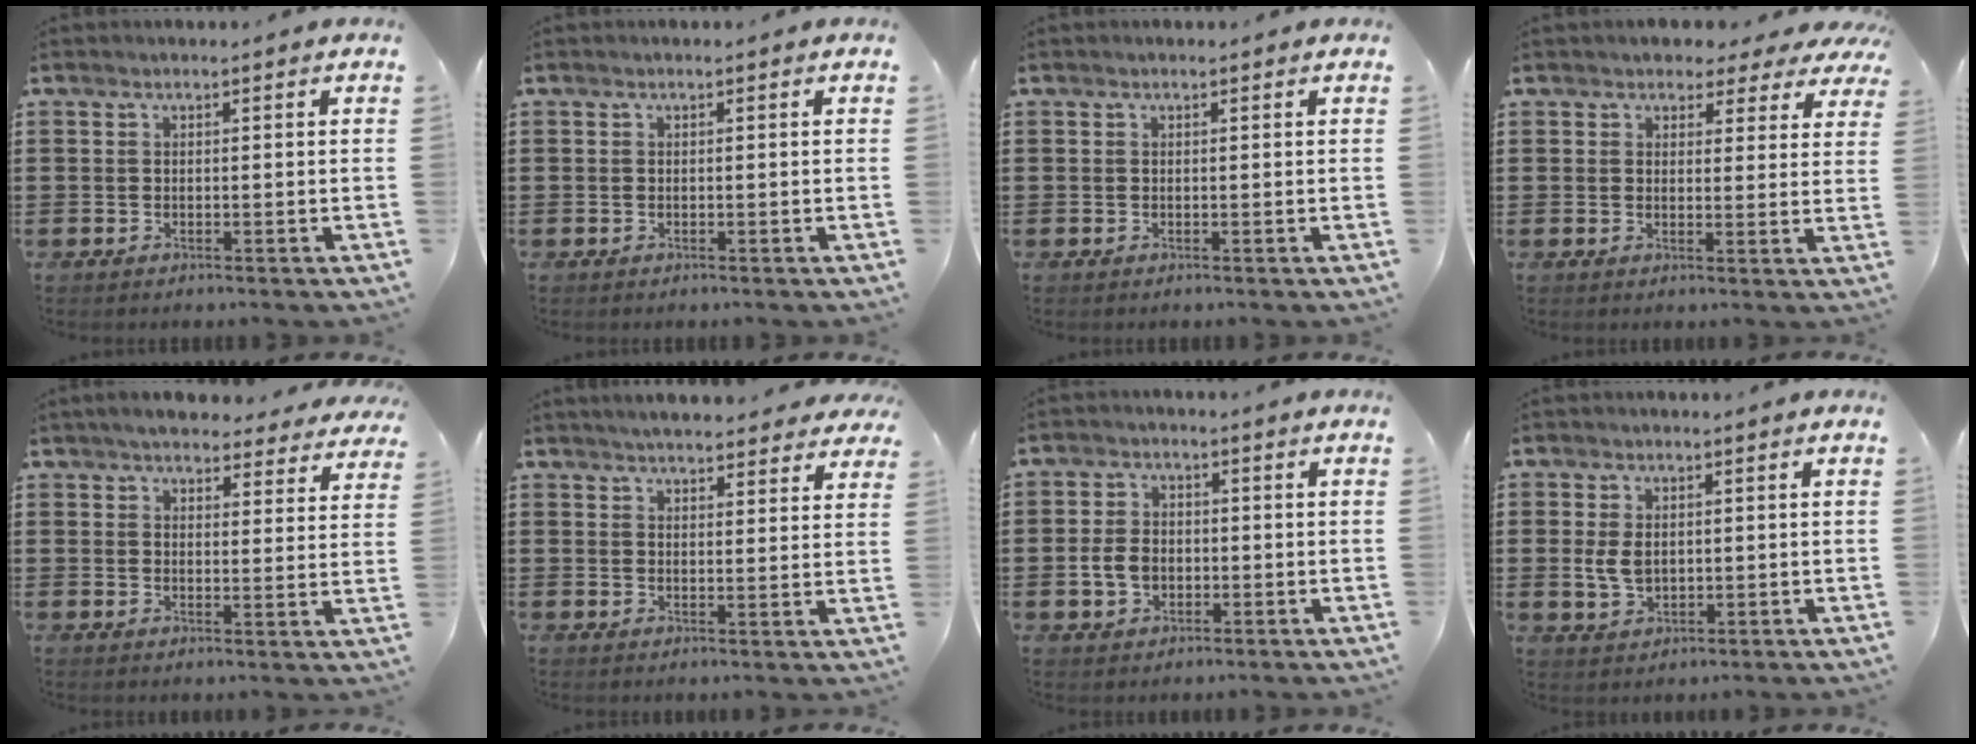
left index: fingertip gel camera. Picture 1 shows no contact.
{"total": 0.0}
{"total": 0.0}
{"total": 3.2, "force": [2.7, 1.5, 0.7], "torque": [-0.011, -0.008, 0.044]}
{"total": 4.7, "force": [4.4, 0.9, 1.2], "torque": [-0.035, -0.017, 0.078]}
{"total": 4.1, "force": [4.0, 0.3, 0.9], "torque": [-0.029, -0.011, 0.074]}
{"total": 4.3, "force": [-0.7, 3.2, 2.8], "torque": [-0.070, 0.003, -0.018]}
{"total": 3.8, "force": [0.3, 2.6, 2.8], "torque": [-0.073, 0.002, 0.000]}